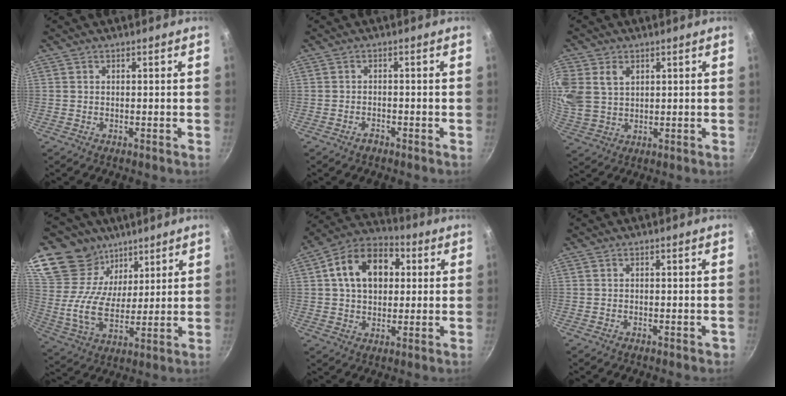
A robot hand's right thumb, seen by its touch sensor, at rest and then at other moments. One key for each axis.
{"total": 1.3, "fx": -1.2, "fy": -0.3, "fz": -0.2, "tx": 0.003, "ty": 0.012, "tz": -0.018}
{"total": 12.7, "fx": 4.0, "fy": 9.6, "fz": 7.3, "tx": -0.174, "ty": 0.009, "tz": 0.086}
{"total": 18.8, "fx": 12.4, "fy": 12.1, "fz": 7.3, "tx": -0.134, "ty": -0.057, "tz": 0.226}
{"total": 14.8, "fx": 3.2, "fy": 10.4, "fz": 10.0, "tx": -0.135, "ty": 0.022, "tz": 0.036}
{"total": 0.8, "fx": -0.5, "fy": -0.5, "fz": -0.4, "tx": 0.011, "ty": 0.005, "tz": -0.001}